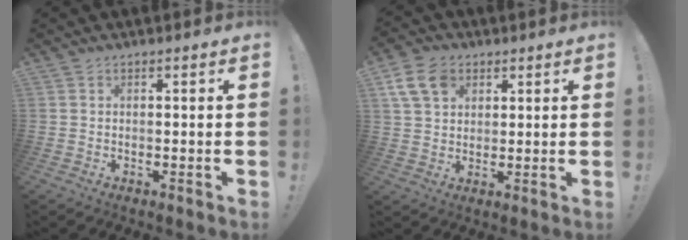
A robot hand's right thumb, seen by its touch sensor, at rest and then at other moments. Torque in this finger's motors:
{"motor_torque": [0.04, 0.04, 0.62, 0.20, 0.00]}